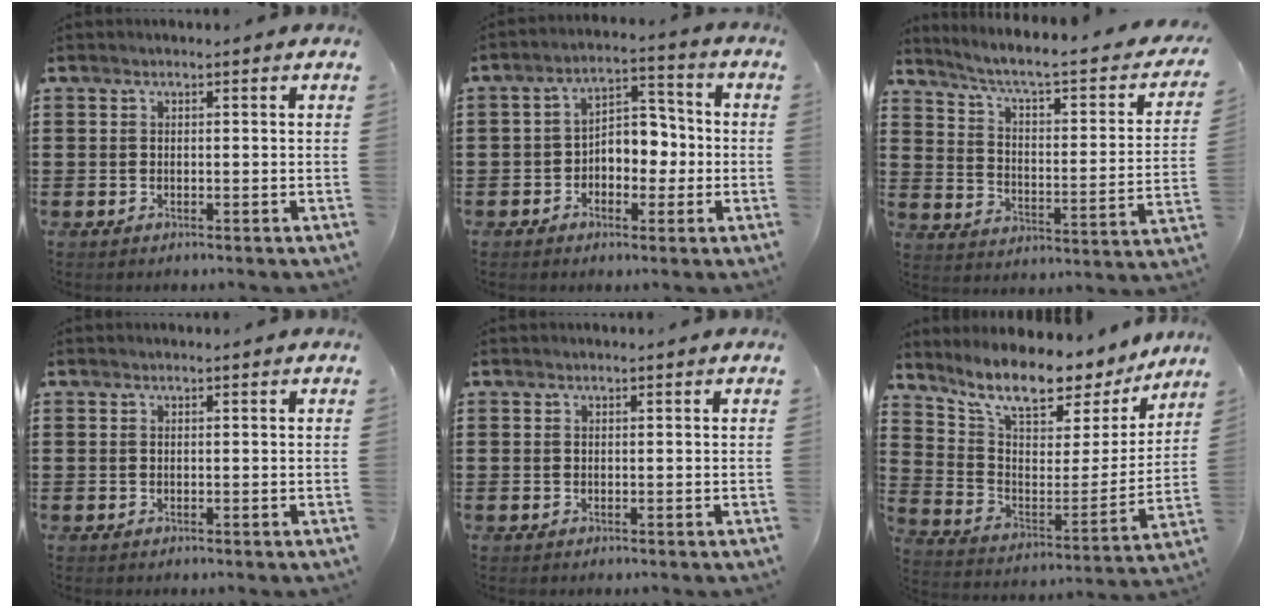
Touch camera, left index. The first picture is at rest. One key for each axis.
{"total": 5.2, "fx": -1.0, "fy": 4.0, "fz": 3.2, "tx": -0.053, "ty": 0.008, "tz": -0.028}
{"total": 4.4, "fx": 2.8, "fy": 0.7, "fz": 3.3, "tx": -0.081, "ty": -0.031, "tz": 0.036}
{"total": 0.0}
{"total": 0.0}
{"total": 9.9, "fx": 8.6, "fy": 2.2, "fz": 4.5, "tx": -0.106, "ty": -0.067, "tz": 0.141}